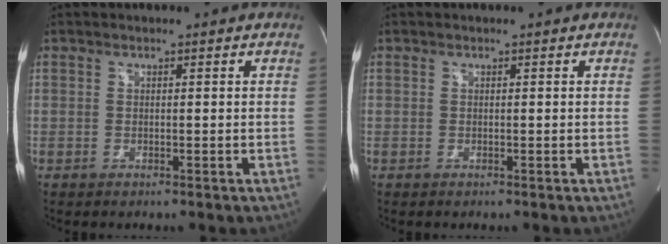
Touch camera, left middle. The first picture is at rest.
{"total": 0.0}